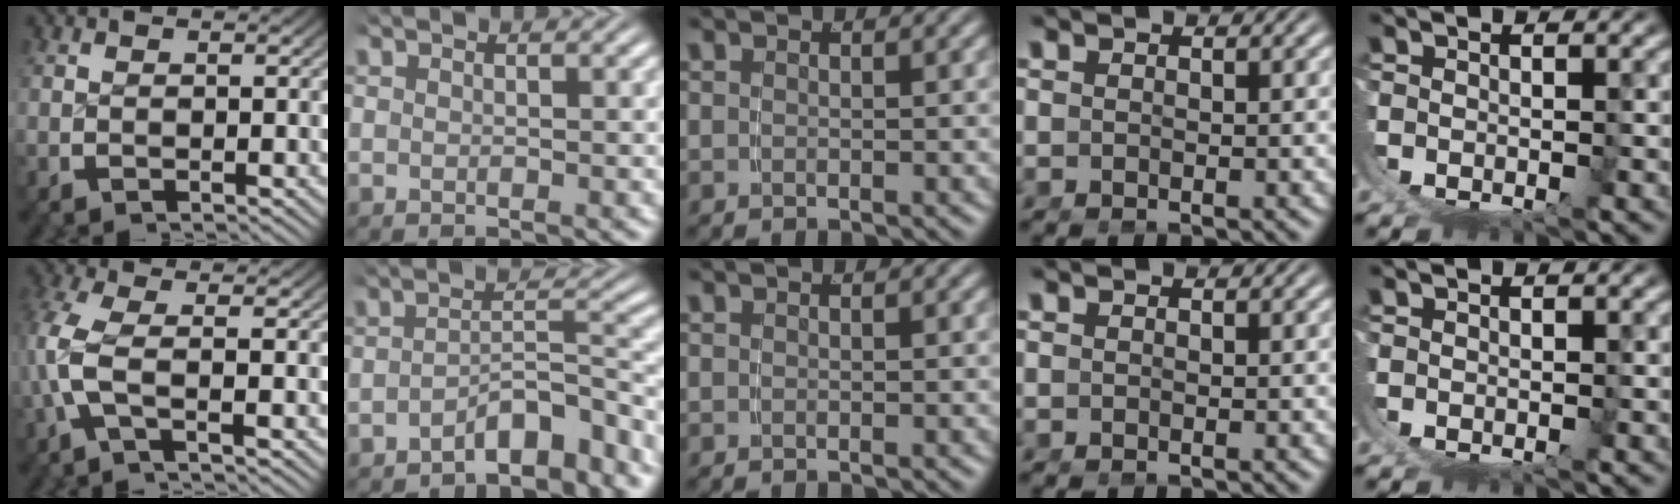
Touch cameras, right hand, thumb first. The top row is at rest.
{"thumb": {"total": 5.1, "force": [-0.4, 2.5, 4.4], "torque": [-0.135, -0.014, -0.001]}, "index": {"total": 5.4, "force": [-4.2, 1.0, 3.3], "torque": [-0.038, -0.010, -0.062]}}